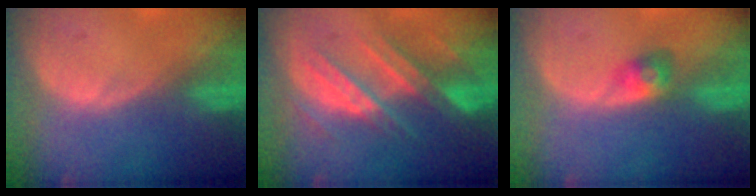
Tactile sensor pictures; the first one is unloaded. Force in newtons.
{"total": 9.0, "press": 7.9, "slide": 4.2}
{"total": 2.8, "press": 2.6, "slide": 1.0}